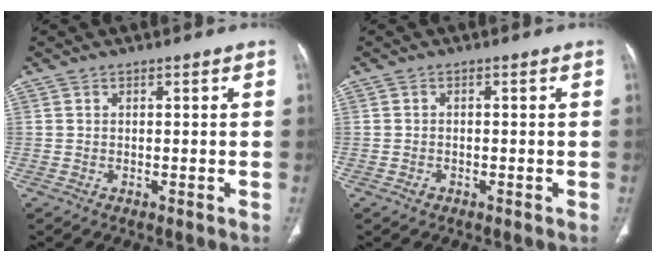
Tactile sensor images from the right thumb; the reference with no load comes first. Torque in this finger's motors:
{"motor_torque": [-0.17, 0.29, -0.25, 0.12, 0.03]}